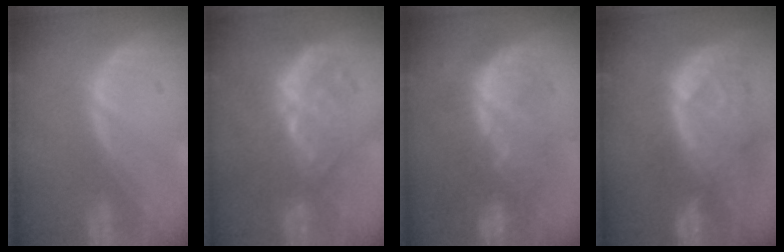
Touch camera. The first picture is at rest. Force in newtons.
{"total": 9.6, "press": 8.5, "slide": 4.4}
{"total": 8.5, "press": 8.4, "slide": 1.3}
{"total": 11.2, "press": 9.8, "slide": 5.4}